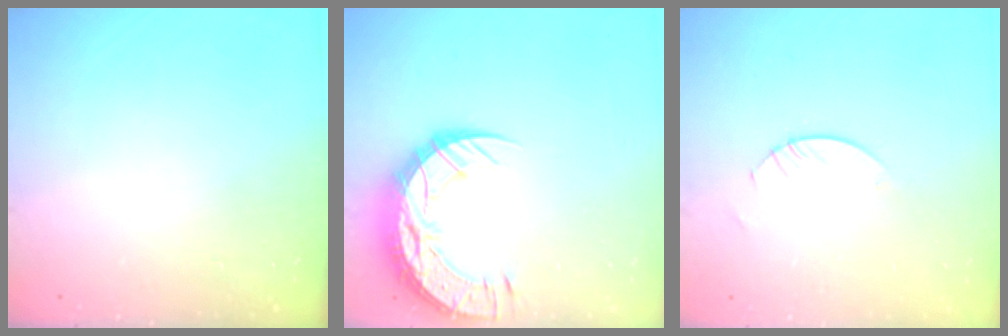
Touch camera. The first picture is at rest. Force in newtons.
{"total": 16.8, "press": 16.7, "slide": 1.1}
{"total": 3.0, "press": 2.9, "slide": 0.3}